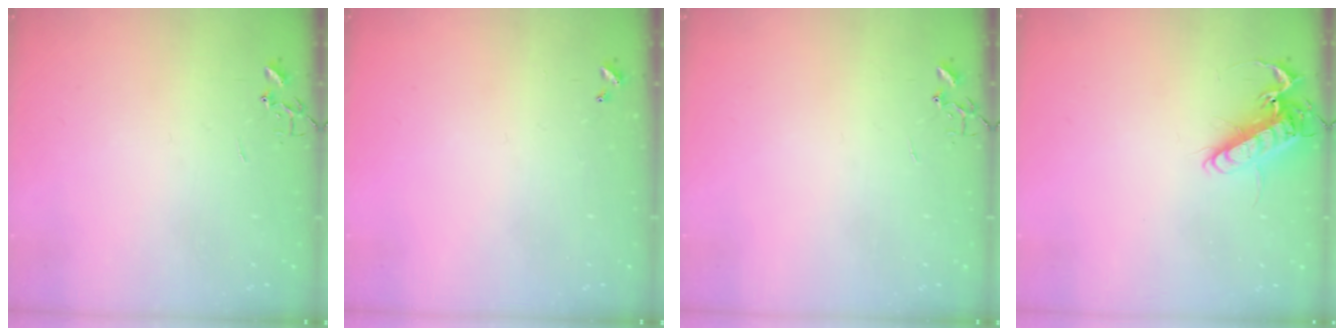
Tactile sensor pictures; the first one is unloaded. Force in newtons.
{"total": 0.0}
{"total": 0.0}
{"total": 13.7, "press": 13.5, "slide": 2.3}